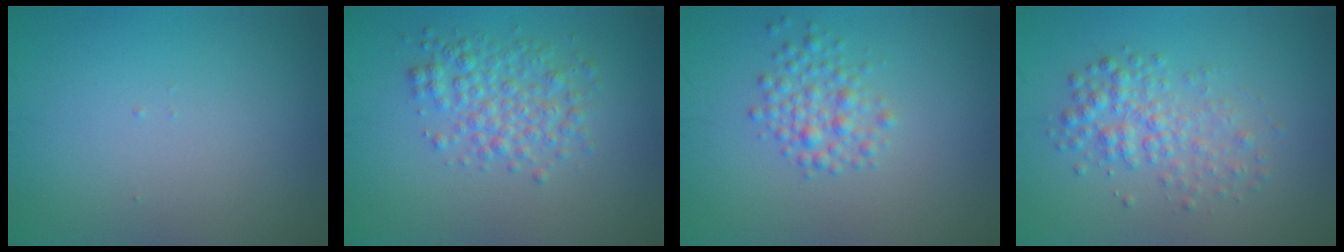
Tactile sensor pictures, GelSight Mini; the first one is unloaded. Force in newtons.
{"total": 3.4, "press": 3.4, "slide": 0.0}
{"total": 2.4, "press": 2.4, "slide": 0.1}
{"total": 3.1, "press": 3.1, "slide": 0.0}